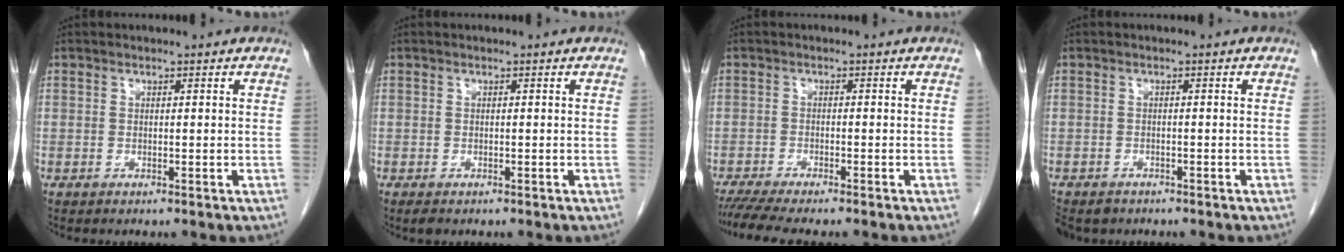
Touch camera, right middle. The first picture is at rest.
{"total": 1.1, "force": [-0.8, 0.6, 0.6], "torque": [-0.012, -0.001, -0.009]}
{"total": 7.6, "force": [-6.5, 0.4, 3.9], "torque": [-0.060, -0.017, -0.104]}
{"total": 5.9, "force": [-4.3, 3.6, 1.7], "torque": [-0.040, -0.006, -0.064]}